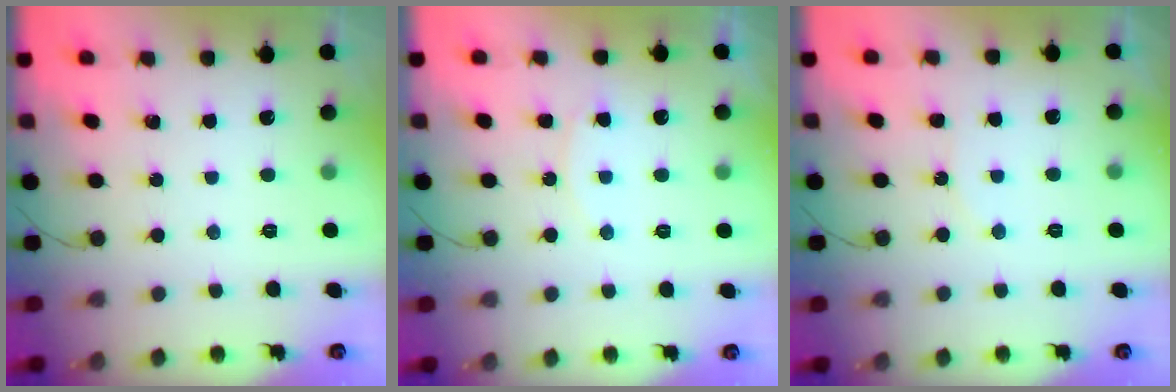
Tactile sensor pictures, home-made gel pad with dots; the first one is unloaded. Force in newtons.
{"total": 5.8, "press": 5.8, "slide": 0.6}
{"total": 5.1, "press": 5.0, "slide": 0.4}